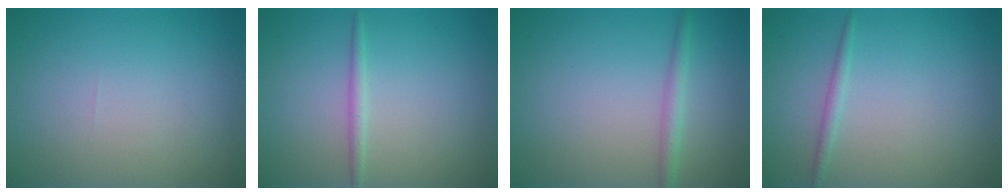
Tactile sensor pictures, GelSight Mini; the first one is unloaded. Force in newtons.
{"total": 1.1, "press": 1.1, "slide": 0.0}
{"total": 1.7, "press": 1.7, "slide": 0.0}
{"total": 0.9, "press": 0.9, "slide": 0.0}